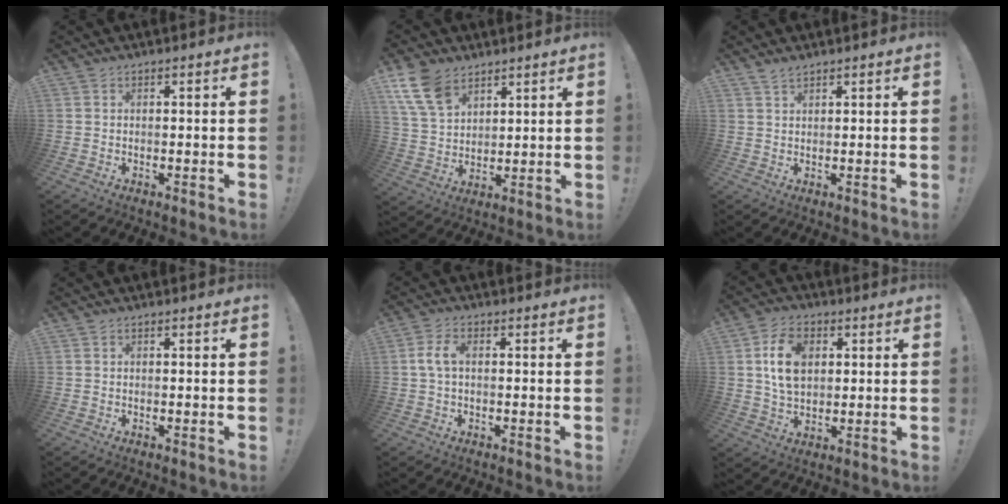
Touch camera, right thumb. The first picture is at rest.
{"total": 12.8, "force": [8.0, 7.9, 6.2], "torque": [-0.130, -0.035, 0.158]}
{"total": 2.1, "force": [1.8, 0.5, 1.0], "torque": [-0.020, -0.008, 0.034]}
{"total": 0.0}
{"total": 4.7, "force": [0.2, 2.5, 4.0], "torque": [-0.082, 0.014, 0.005]}
{"total": 11.5, "force": [3.0, 8.0, 7.8], "torque": [-0.130, 0.002, 0.053]}